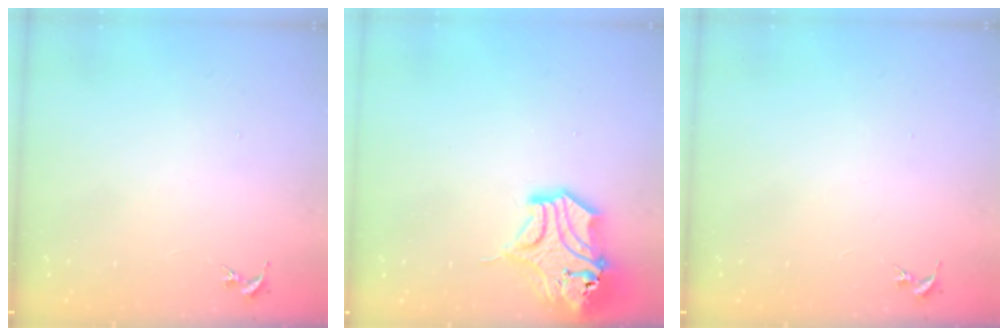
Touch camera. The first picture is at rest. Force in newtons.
{"total": 15.4, "press": 15.3, "slide": 2.2}
{"total": 0.0}